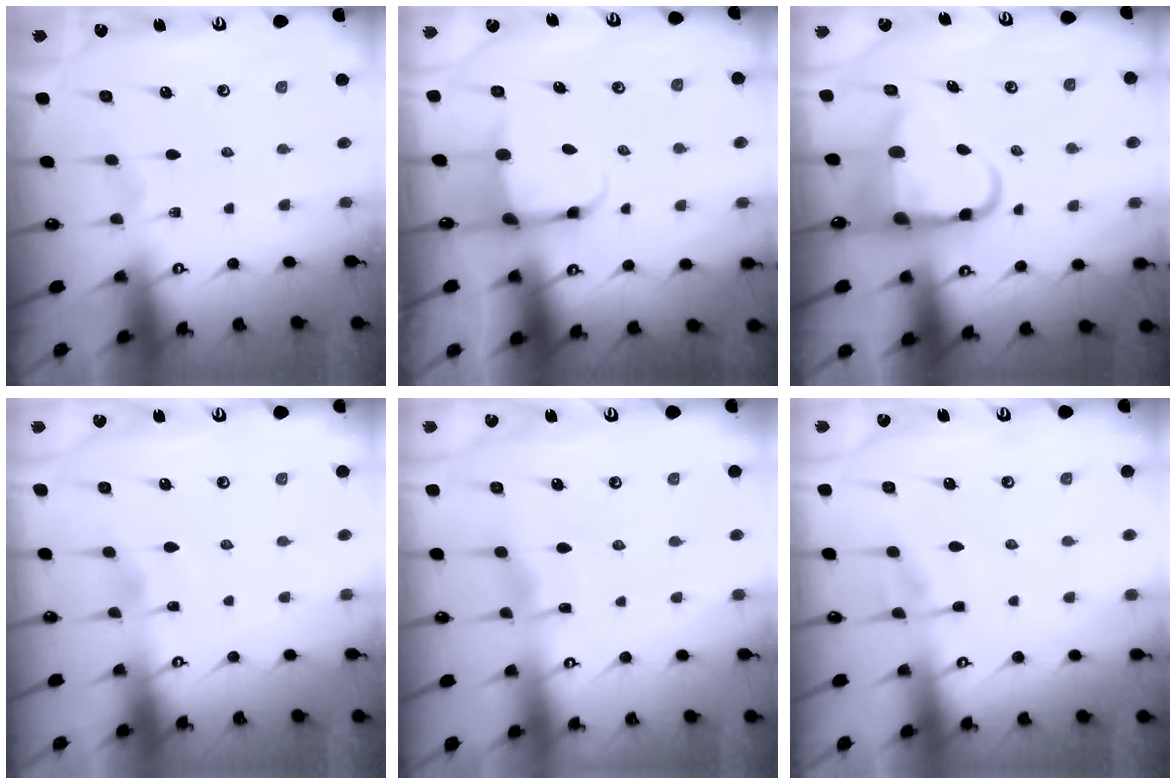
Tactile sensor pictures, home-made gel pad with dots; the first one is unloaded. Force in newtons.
{"total": 3.9, "press": 3.7, "slide": 1.1}
{"total": 9.1, "press": 8.6, "slide": 2.8}
{"total": 2.3, "press": 2.3, "slide": 0.3}
{"total": 5.2, "press": 5.1, "slide": 0.6}
{"total": 4.0, "press": 3.9, "slide": 0.5}